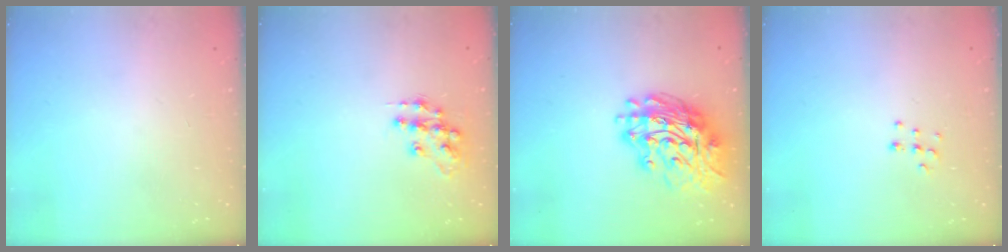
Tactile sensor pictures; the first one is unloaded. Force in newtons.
{"total": 11.5, "press": 11.5, "slide": 0.7}
{"total": 17.2, "press": 17.1, "slide": 1.9}
{"total": 5.8, "press": 5.8, "slide": 0.4}